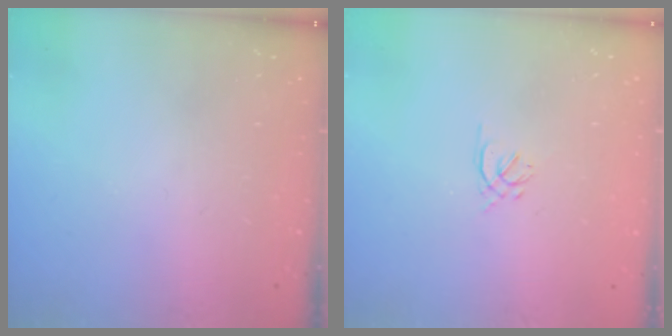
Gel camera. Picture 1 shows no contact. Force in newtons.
{"total": 1.6, "press": 1.5, "slide": 0.5}